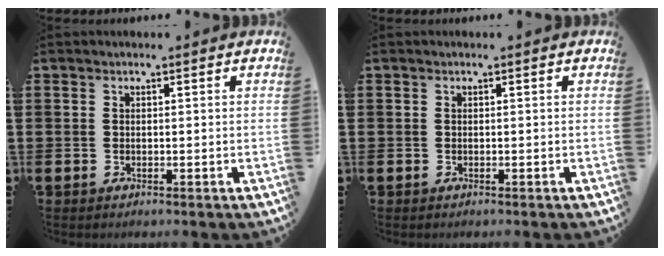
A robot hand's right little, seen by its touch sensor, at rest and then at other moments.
{"total": 0.0}